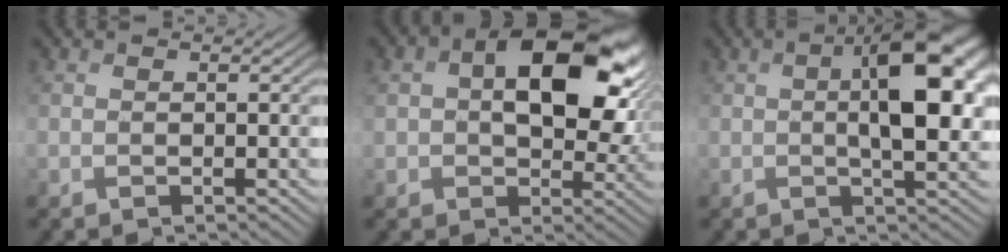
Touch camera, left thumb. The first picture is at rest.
{"total": 14.5, "force": [3.5, 9.1, 10.7], "torque": [-0.166, -0.004, 0.068]}
{"total": 10.3, "force": [1.4, 4.1, 9.3], "torque": [-0.142, 0.008, 0.021]}